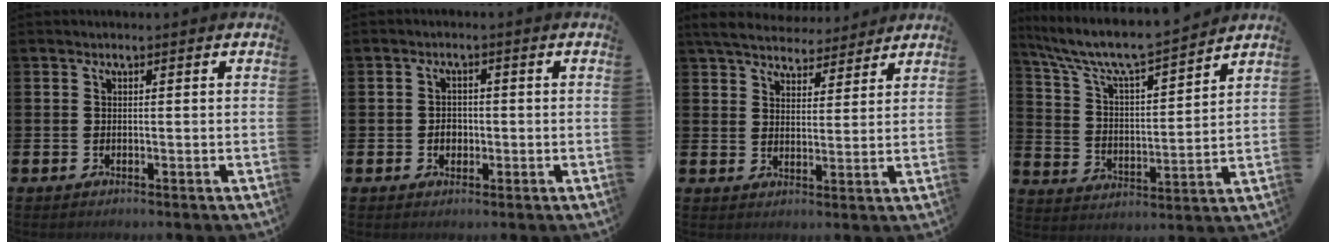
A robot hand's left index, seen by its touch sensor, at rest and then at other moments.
{"total": 2.1, "force": [-0.3, 1.8, 1.1], "torque": [-0.001, -0.003, -0.014]}
{"total": 5.8, "force": [5.4, 1.7, 1.0], "torque": [-0.035, -0.031, 0.094]}
{"total": 8.2, "force": [7.5, 1.2, 3.1], "torque": [-0.095, -0.051, 0.127]}